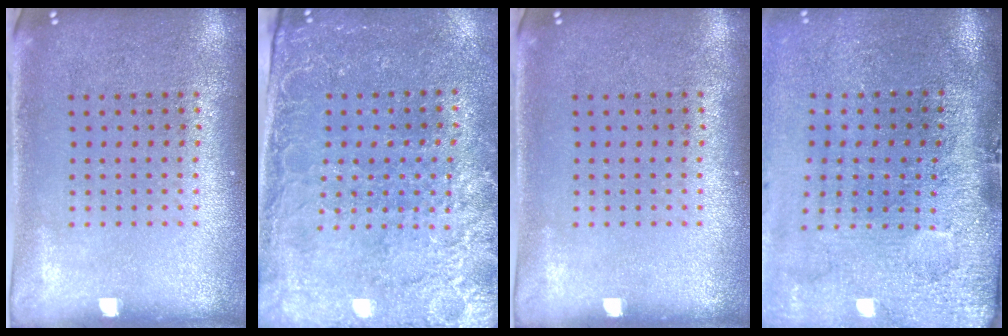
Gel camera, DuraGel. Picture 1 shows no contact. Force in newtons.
{"total": 3.0, "press": 2.8, "slide": 1.1}
{"total": 0.0}
{"total": 4.7, "press": 3.6, "slide": 3.1}